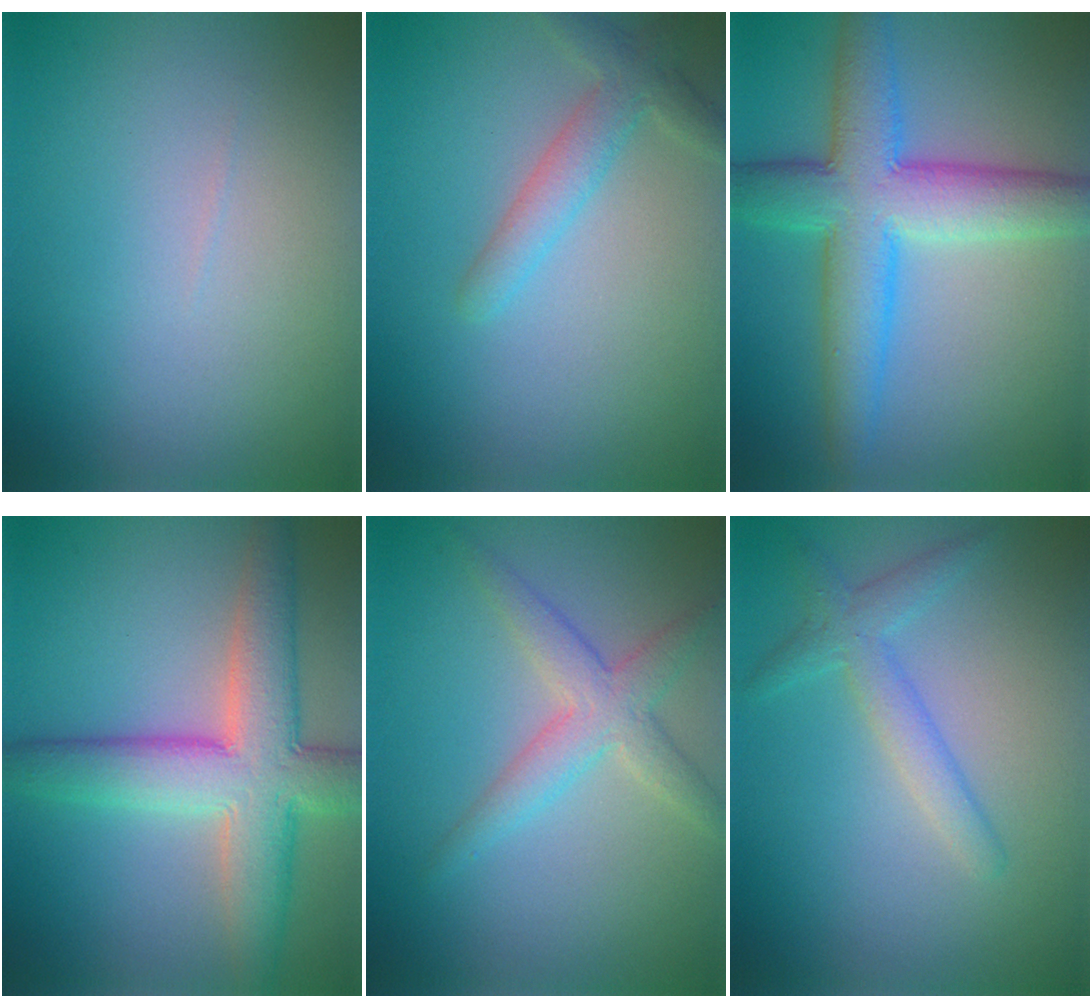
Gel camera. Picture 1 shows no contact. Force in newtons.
{"total": 2.8, "press": 2.8, "slide": 0.2}
{"total": 8.0, "press": 8.0, "slide": 0.2}
{"total": 7.9, "press": 7.9, "slide": 0.6}
{"total": 3.4, "press": 3.4, "slide": 0.1}
{"total": 2.6, "press": 2.6, "slide": 0.1}